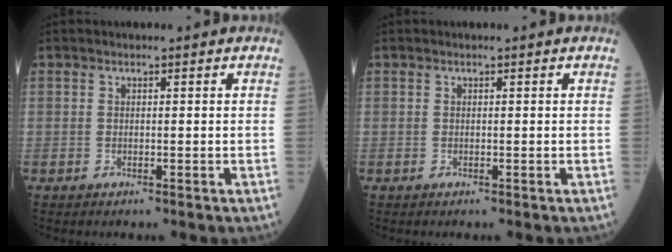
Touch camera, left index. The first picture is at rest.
{"total": 0.0}